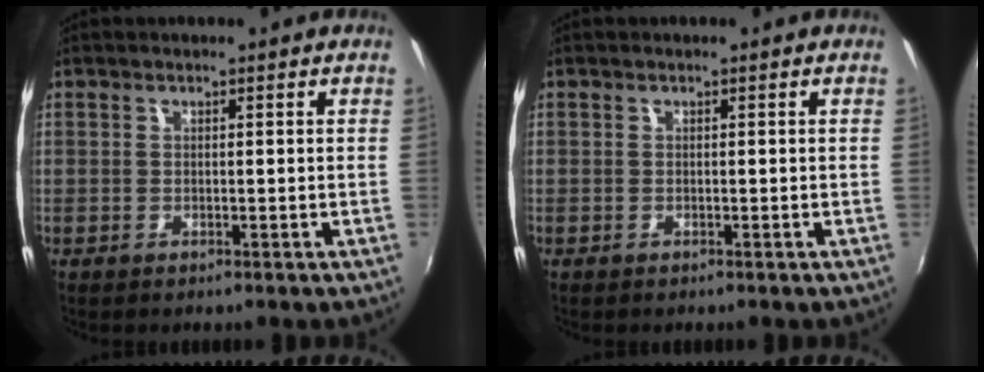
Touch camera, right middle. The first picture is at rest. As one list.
[{"total": 0.0}]